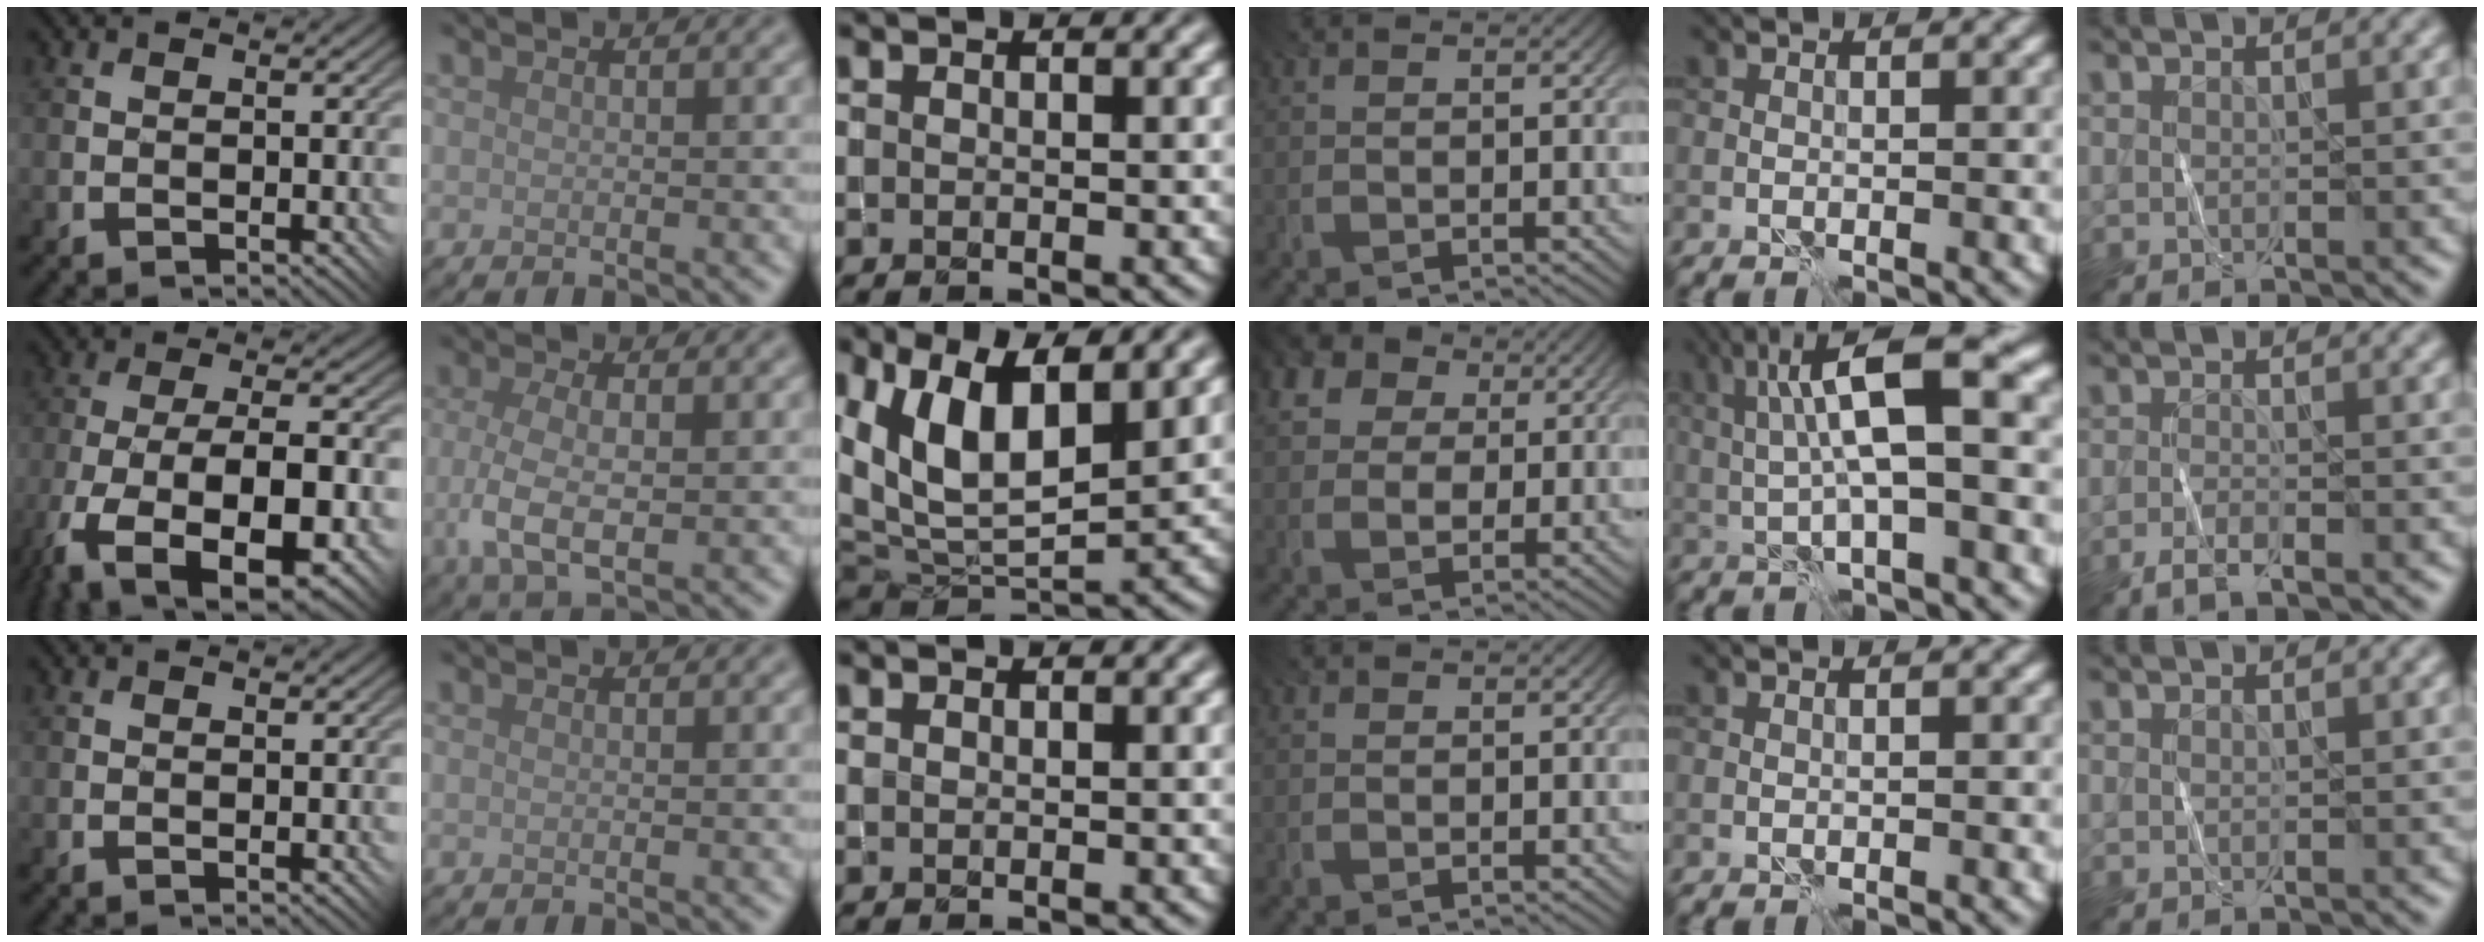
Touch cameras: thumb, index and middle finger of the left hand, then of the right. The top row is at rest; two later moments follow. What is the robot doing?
{"motion": "fold", "object": "shorts"}